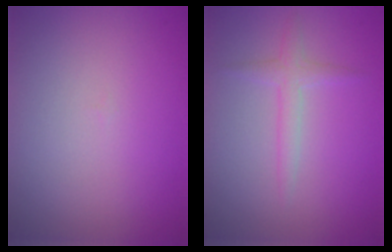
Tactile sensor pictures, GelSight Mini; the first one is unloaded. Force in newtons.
{"total": 1.7, "press": 1.7, "slide": 0.0}